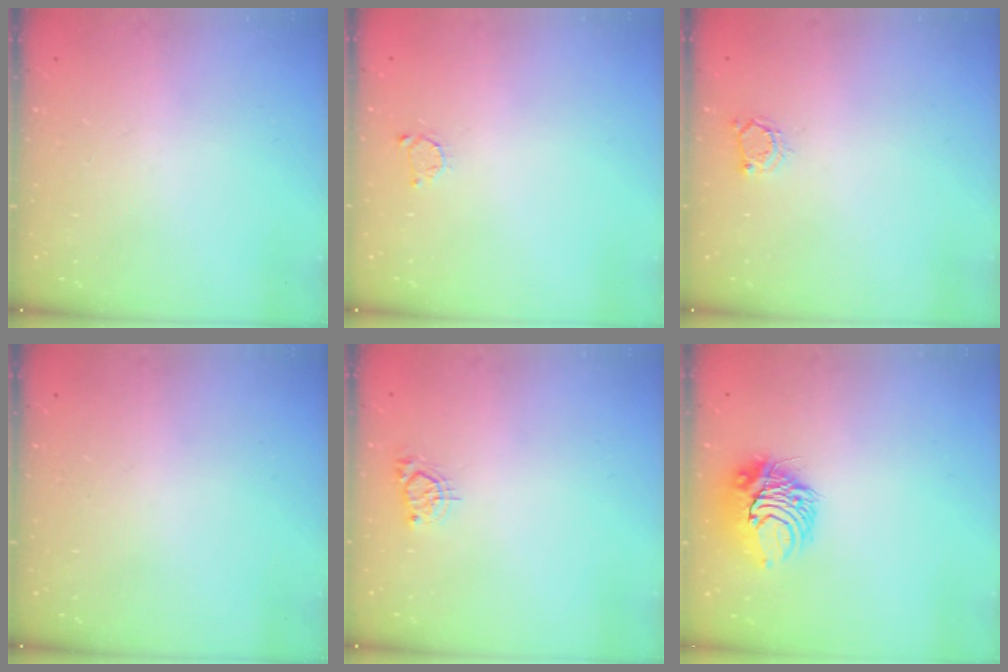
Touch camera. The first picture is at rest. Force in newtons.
{"total": 2.6, "press": 2.5, "slide": 0.4}
{"total": 3.2, "press": 3.2, "slide": 0.3}
{"total": 0.0}
{"total": 2.5, "press": 2.5, "slide": 0.4}
{"total": 10.3, "press": 10.3, "slide": 0.8}